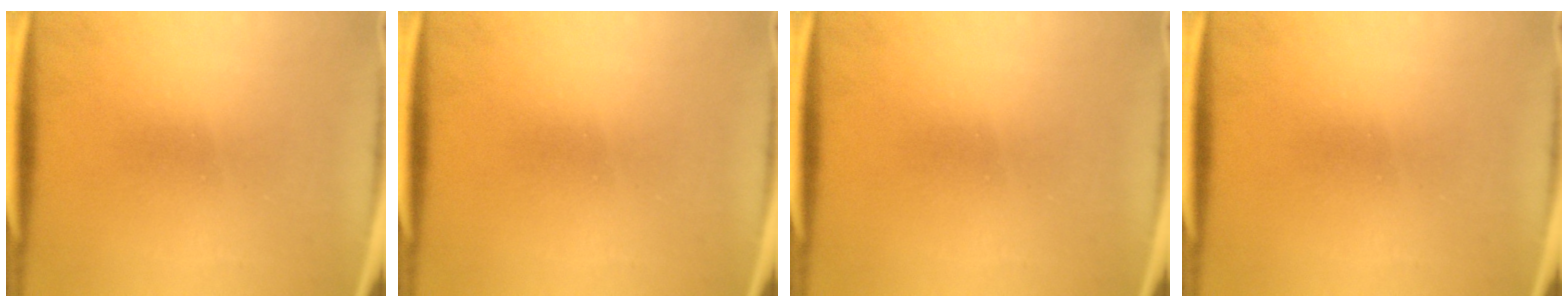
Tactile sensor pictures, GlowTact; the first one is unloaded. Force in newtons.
{"total": 0.0}
{"total": 0.0}
{"total": 0.0}